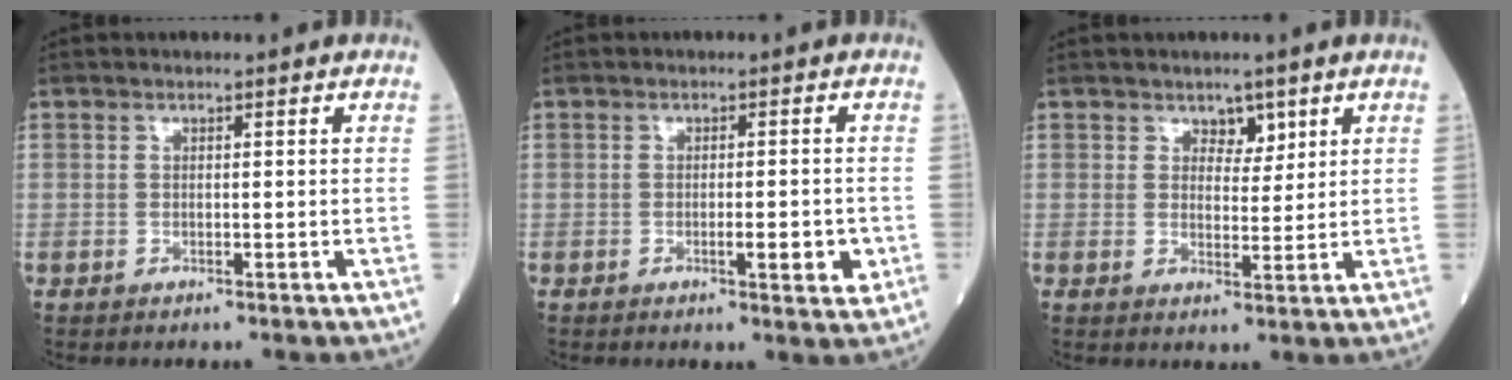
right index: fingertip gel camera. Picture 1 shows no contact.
{"total": 3.7, "force": [-1.1, 0.8, 3.4], "torque": [-0.047, -0.002, -0.012]}
{"total": 2.9, "force": [1.9, 1.7, 1.5], "torque": [-0.014, 0.000, 0.031]}